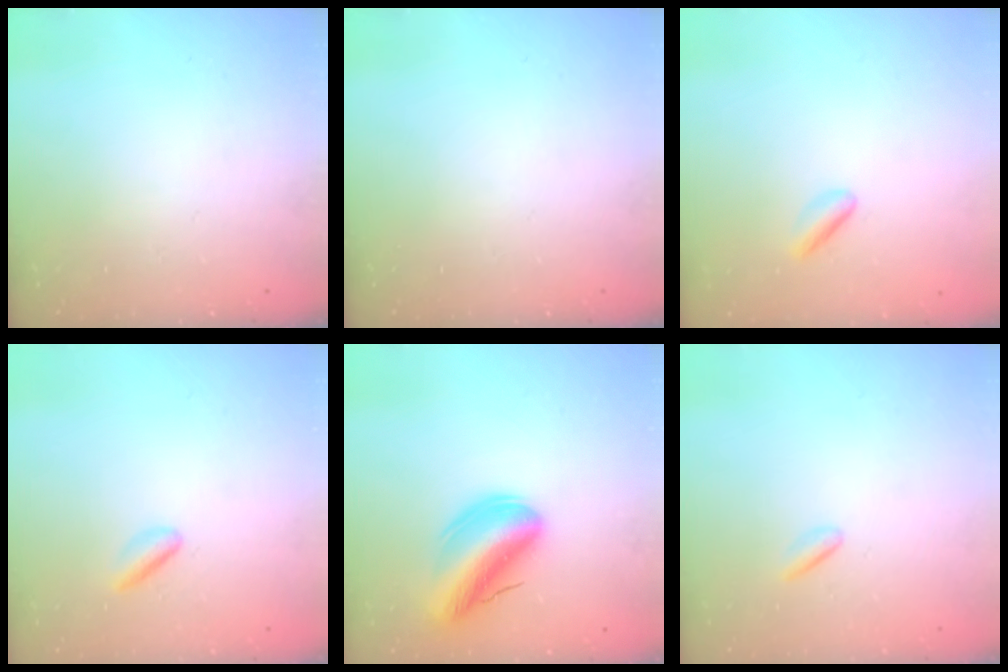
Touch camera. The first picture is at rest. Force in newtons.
{"total": 0.0}
{"total": 2.8, "press": 2.6, "slide": 1.2}
{"total": 3.0, "press": 2.8, "slide": 1.1}
{"total": 15.7, "press": 15.3, "slide": 3.2}
{"total": 1.5, "press": 1.3, "slide": 0.7}